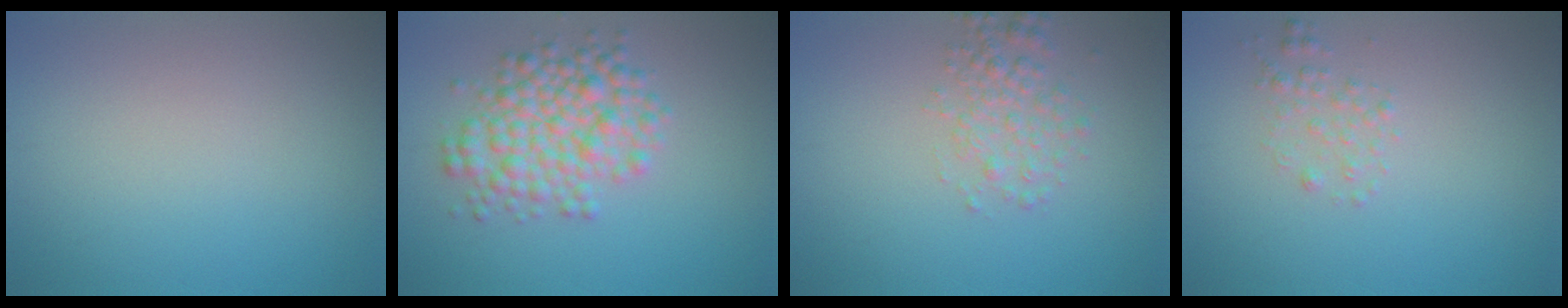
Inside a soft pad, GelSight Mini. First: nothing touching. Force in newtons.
{"total": 5.1, "press": 5.1, "slide": 0.2}
{"total": 2.3, "press": 2.3, "slide": 0.1}
{"total": 1.2, "press": 1.2, "slide": 0.1}